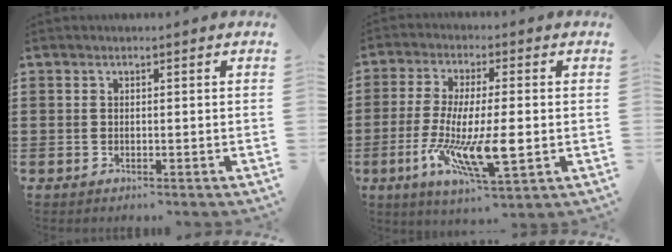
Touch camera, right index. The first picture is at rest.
{"total": 11.6, "force": [-2.8, 3.4, 10.8], "torque": [-0.217, -0.010, -0.050]}